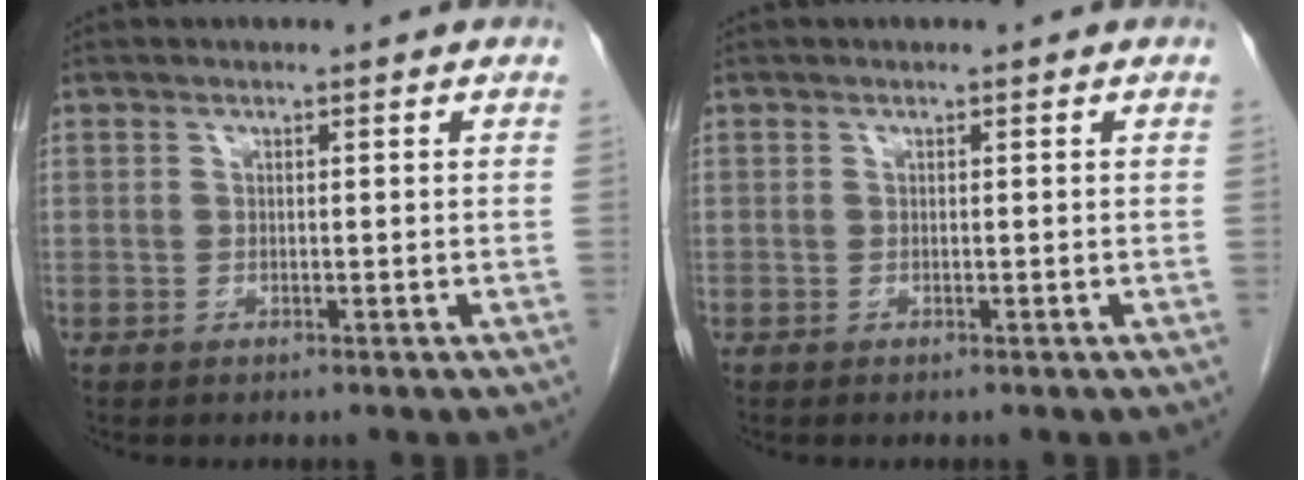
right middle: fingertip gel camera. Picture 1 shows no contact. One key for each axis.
{"total": 0.0}